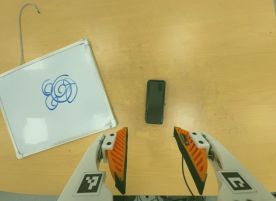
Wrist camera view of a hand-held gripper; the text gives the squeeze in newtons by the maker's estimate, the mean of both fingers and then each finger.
{"total": 0.0}